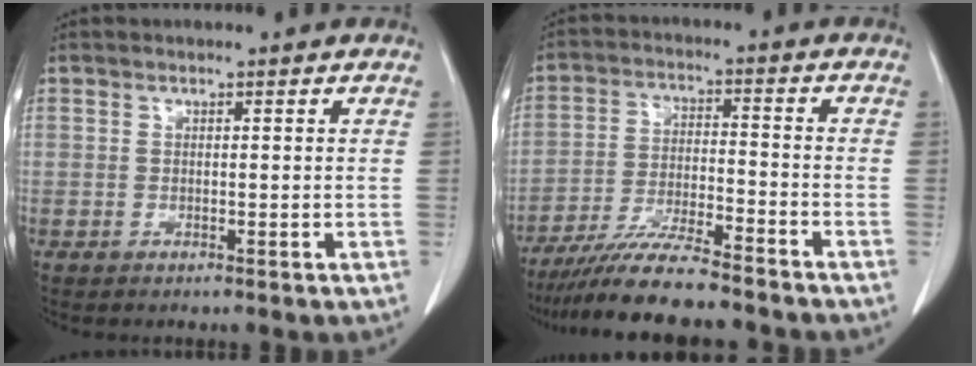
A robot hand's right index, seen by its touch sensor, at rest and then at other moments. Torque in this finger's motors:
{"motor_torque": [0.66, -0.79, 0.65, 0.20]}